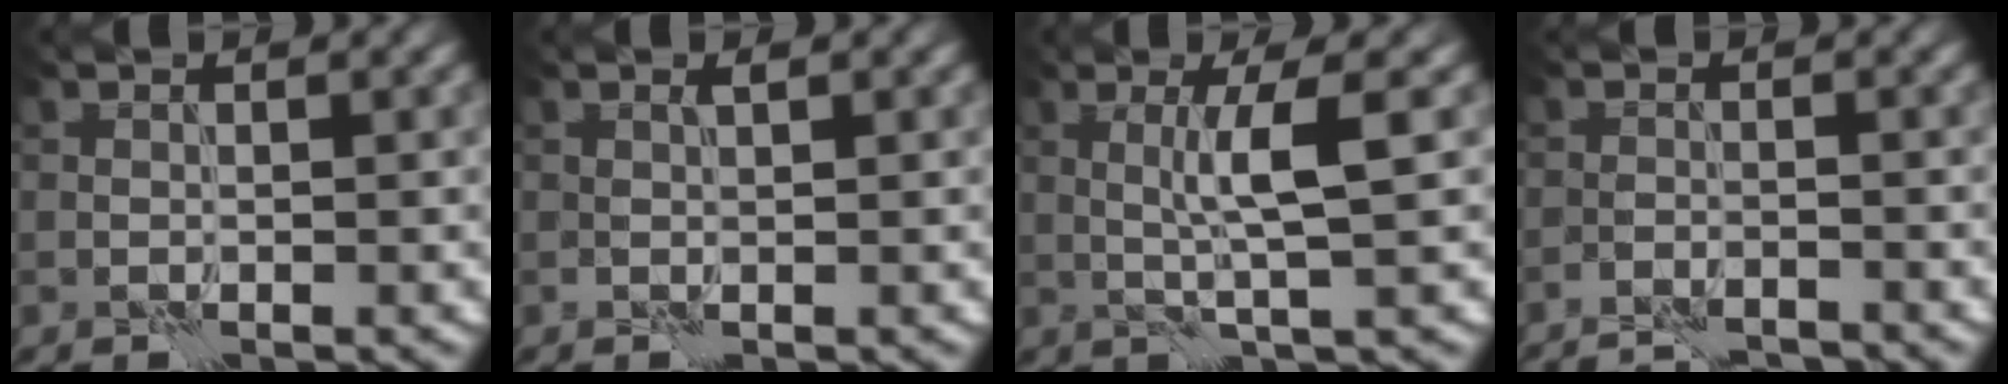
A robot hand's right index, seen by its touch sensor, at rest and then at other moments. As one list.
[{"total": 0.7, "force": [0.6, -0.1, 0.4], "torque": [-0.007, 0.000, 0.009]}, {"total": 3.9, "force": [0.4, 0.2, 3.9], "torque": [-0.071, 0.005, 0.010]}, {"total": 4.2, "force": [-4.1, 0.4, 0.6], "torque": [-0.007, 0.001, -0.060]}]